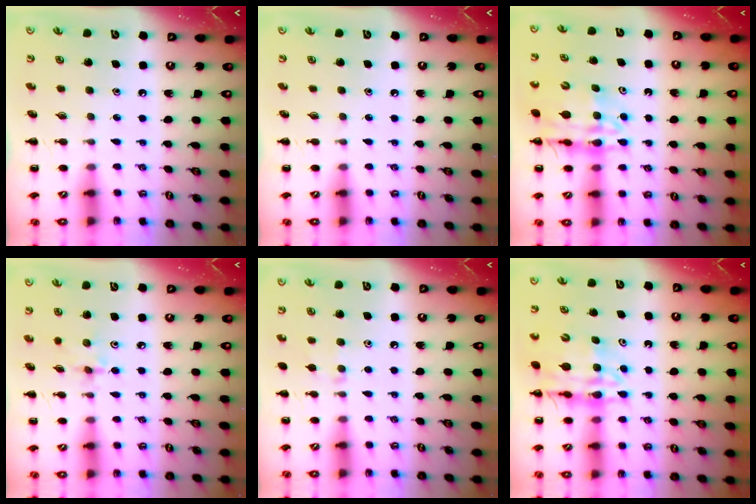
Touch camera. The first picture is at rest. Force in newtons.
{"total": 0.0}
{"total": 14.4, "press": 13.9, "slide": 3.5}
{"total": 2.2, "press": 2.2, "slide": 0.5}
{"total": 5.2, "press": 4.8, "slide": 1.9}
{"total": 14.4, "press": 13.9, "slide": 3.5}